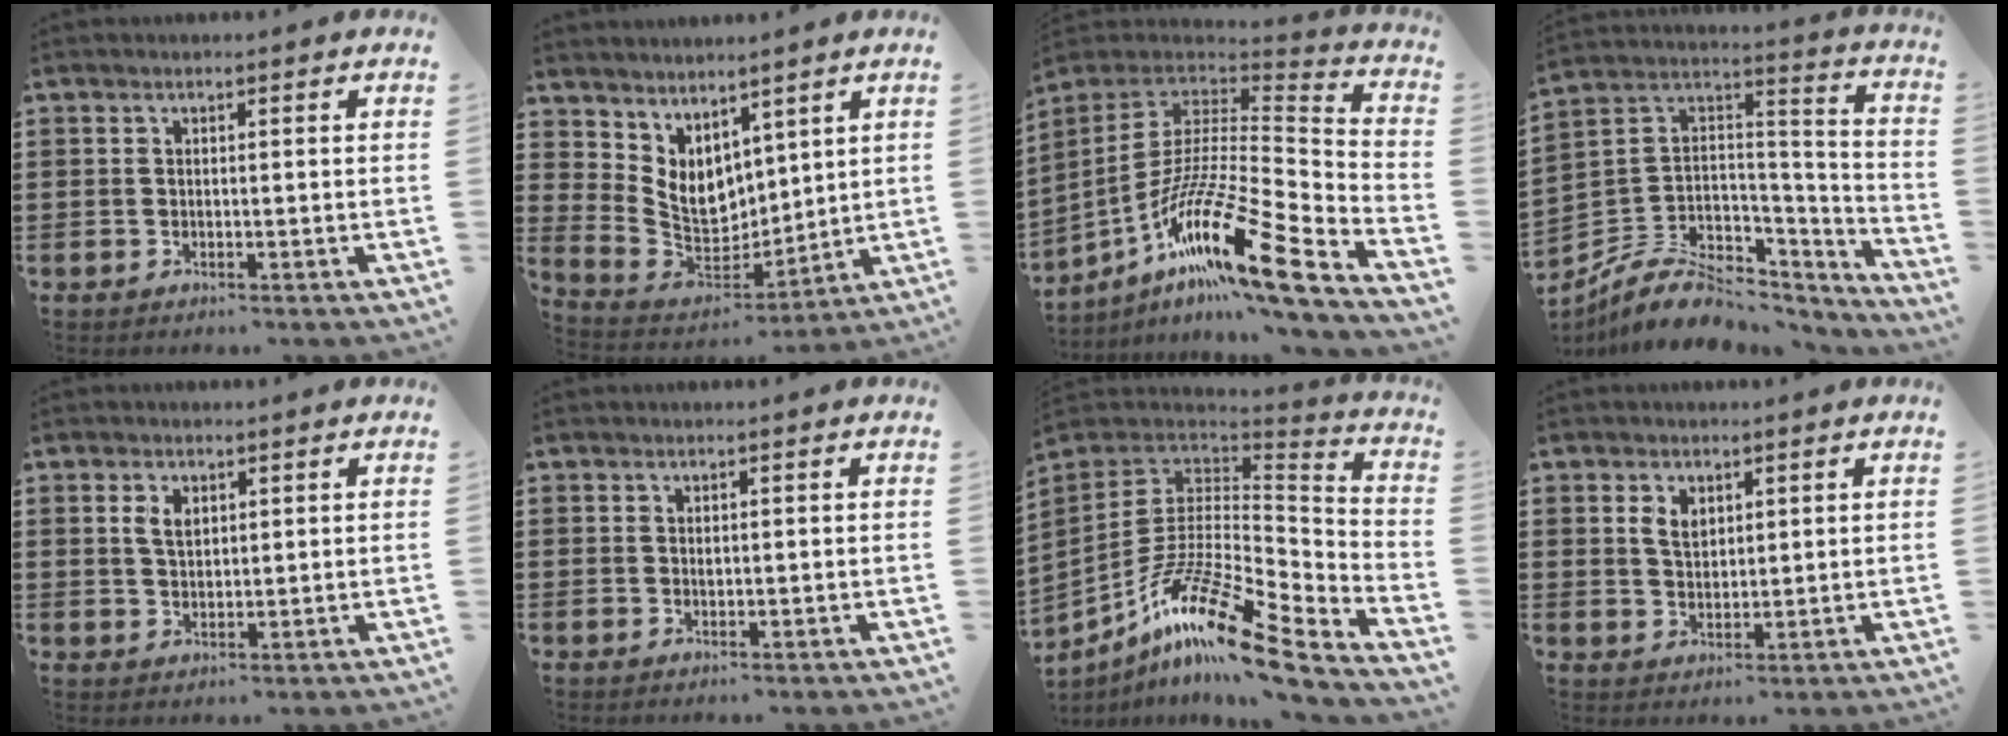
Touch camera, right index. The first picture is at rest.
{"total": 7.3, "force": [3.3, 5.6, 3.3], "torque": [-0.095, -0.028, 0.066]}
{"total": 18.5, "force": [-10.6, 3.1, 14.8], "torque": [-0.294, -0.008, -0.201]}
{"total": 9.3, "force": [-5.4, 6.2, 4.3], "torque": [-0.088, 0.017, -0.092]}
{"total": 2.8, "force": [1.1, 1.6, 2.0], "torque": [-0.045, 0.007, 0.019]}
{"total": 0.7, "force": [0.3, 0.4, 0.5], "torque": [-0.010, 0.002, 0.005]}
{"total": 16.8, "force": [-10.1, 4.1, 12.8], "torque": [-0.257, 0.016, -0.189]}
{"total": 3.0, "force": [1.4, 2.0, 1.8], "torque": [-0.042, 0.007, 0.025]}